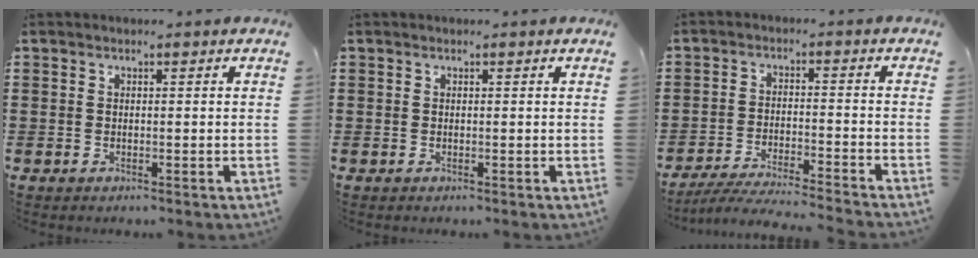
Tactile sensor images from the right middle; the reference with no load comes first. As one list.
[{"total": 0.0}, {"total": 5.0, "force": [-4.8, -0.2, 1.5], "torque": [-0.031, -0.010, -0.095]}]